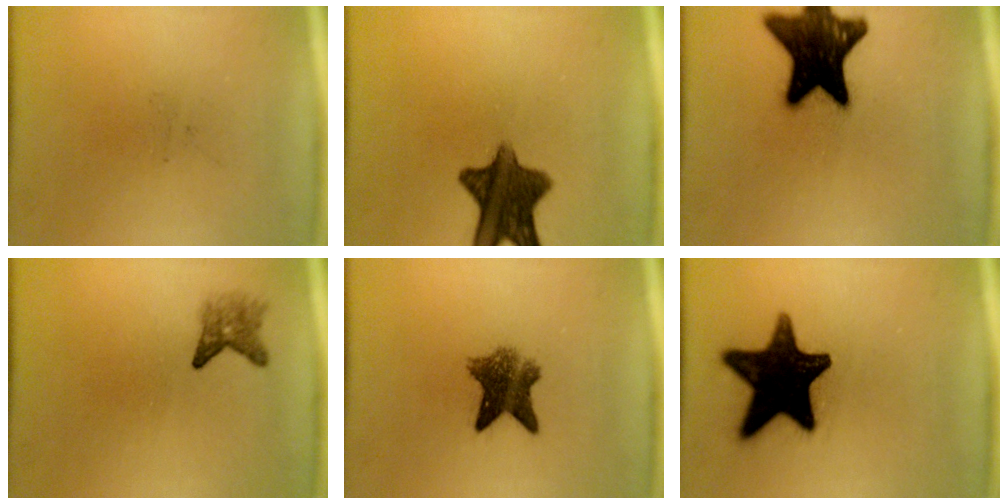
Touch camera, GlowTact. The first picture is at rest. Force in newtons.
{"total": 10.5}
{"total": 18.2}
{"total": 2.4}
{"total": 6.7}
{"total": 18.0}